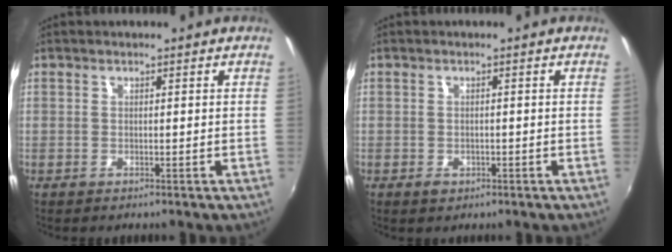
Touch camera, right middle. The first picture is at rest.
{"total": 1.9, "force": [-0.9, 1.4, 0.9], "torque": [-0.015, -0.004, -0.013]}